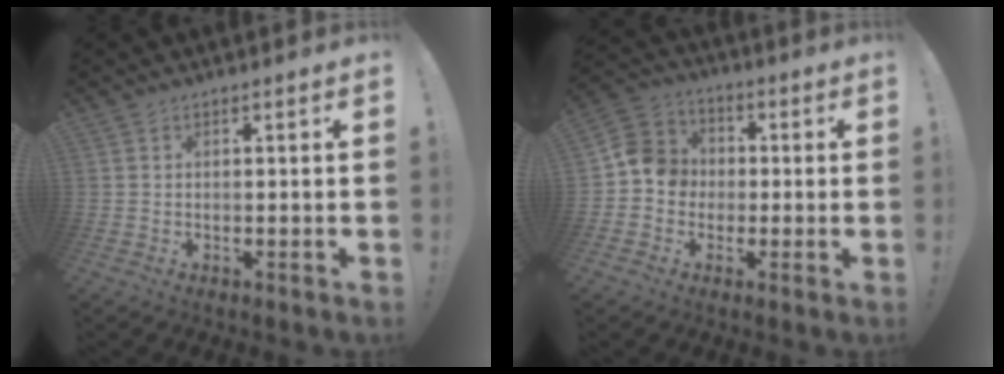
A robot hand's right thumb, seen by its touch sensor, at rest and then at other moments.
{"total": 9.5, "force": [-2.0, 8.8, 3.2], "torque": [-0.043, 0.033, -0.030]}